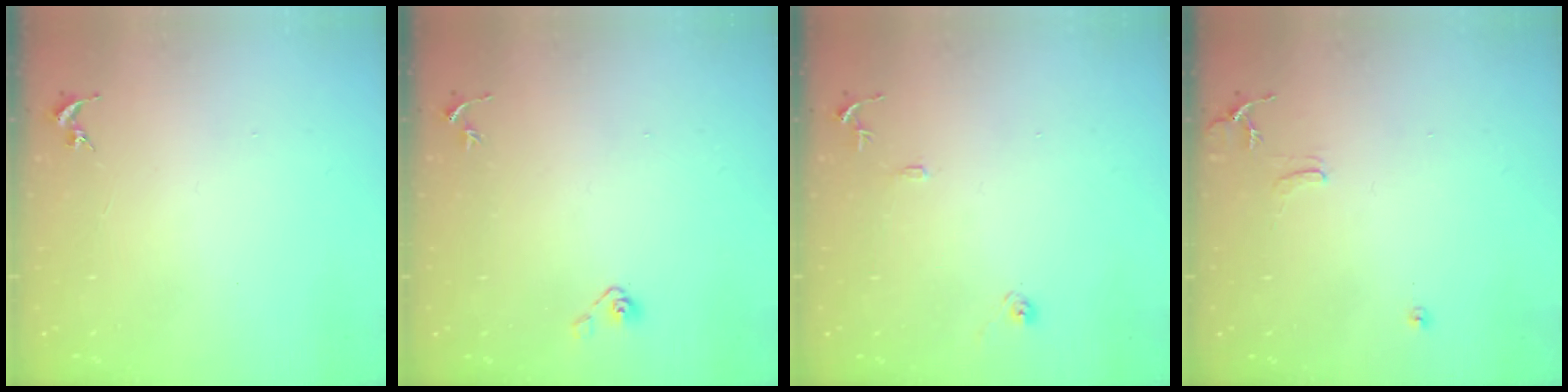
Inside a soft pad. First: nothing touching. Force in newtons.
{"total": 4.1, "press": 3.7, "slide": 1.7}
{"total": 9.1, "press": 9.1, "slide": 0.8}
{"total": 7.2, "press": 7.2, "slide": 0.8}